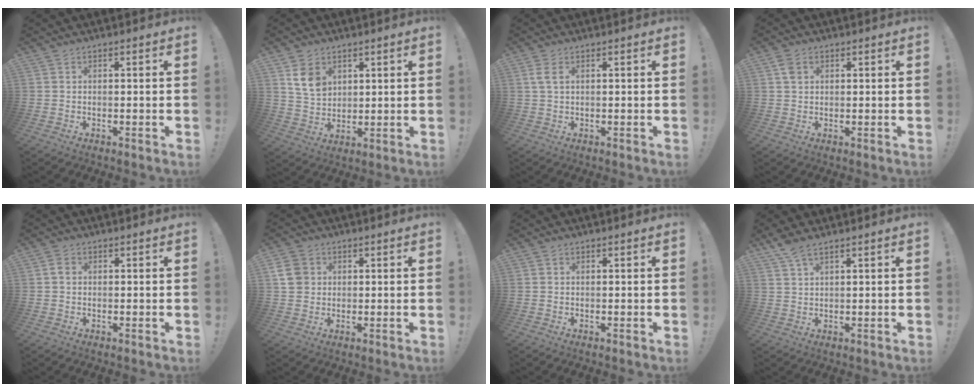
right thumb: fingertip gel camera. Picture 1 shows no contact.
{"total": 8.6, "force": [4.2, 6.5, 3.9], "torque": [-0.055, -0.017, 0.083]}
{"total": 3.9, "force": [1.3, 2.2, 2.9], "torque": [-0.052, 0.004, 0.024]}
{"total": 3.3, "force": [1.4, 2.3, 1.9], "torque": [-0.029, -0.001, 0.027]}
{"total": 1.8, "force": [0.3, 1.5, 1.0], "torque": [-0.013, 0.003, 0.004]}
{"total": 6.4, "force": [1.7, 5.6, 2.6], "torque": [-0.050, -0.002, 0.033]}
{"total": 0.0}
{"total": 4.9, "force": [3.6, 1.1, 3.0], "torque": [-0.059, -0.018, 0.067]}